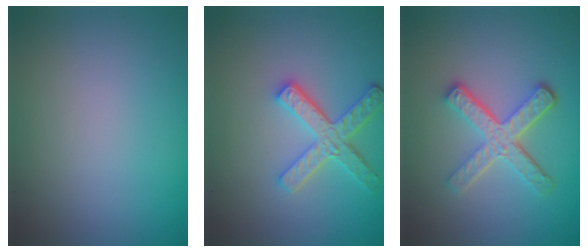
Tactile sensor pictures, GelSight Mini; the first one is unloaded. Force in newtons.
{"total": 3.7, "press": 3.2, "slide": 1.7}
{"total": 4.7, "press": 3.5, "slide": 3.2}